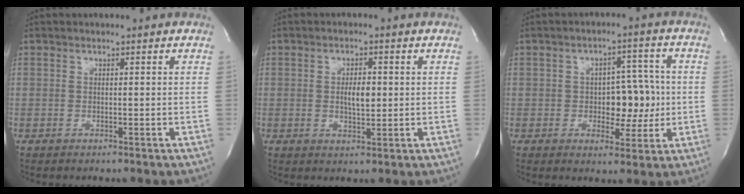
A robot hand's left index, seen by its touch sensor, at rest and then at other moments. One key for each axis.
{"total": 3.3, "fx": -0.1, "fy": 1.3, "fz": 3.0, "tx": -0.050, "ty": -0.004, "tz": -0.002}
{"total": 6.7, "fx": -0.9, "fy": 4.0, "fz": 5.4, "tx": -0.067, "ty": 0.014, "tz": -0.011}